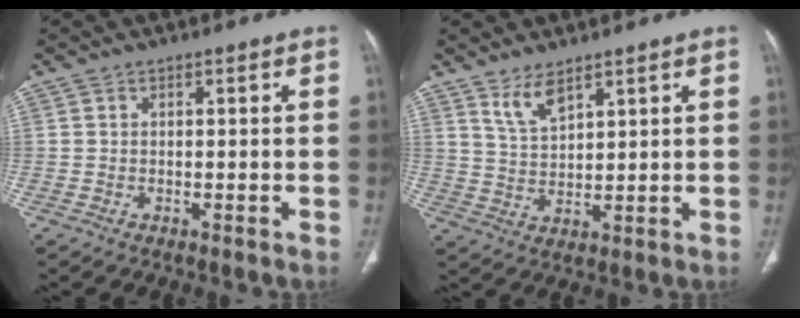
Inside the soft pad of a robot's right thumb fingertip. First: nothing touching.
{"total": 5.0, "force": [3.7, 1.7, 3.0], "torque": [-0.052, -0.027, 0.079]}